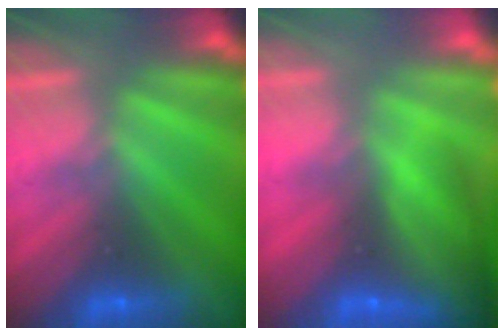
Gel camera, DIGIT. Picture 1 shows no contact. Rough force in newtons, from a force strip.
{"total": 10.4}